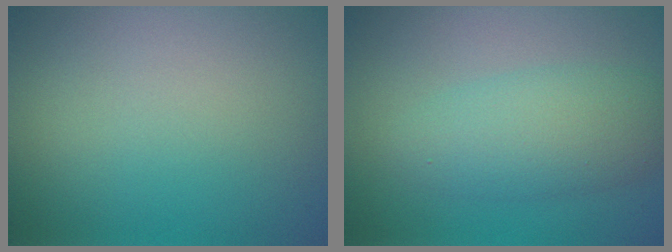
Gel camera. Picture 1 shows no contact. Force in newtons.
{"total": 4.0, "press": 4.0, "slide": 0.1}